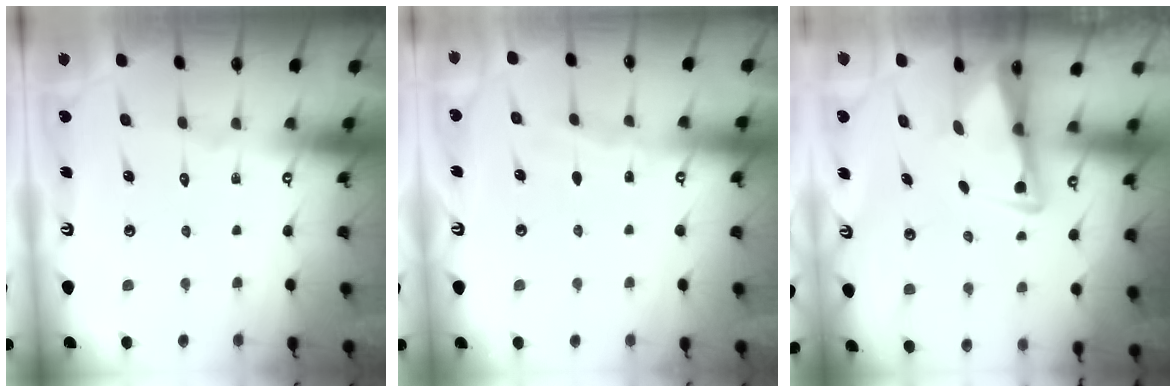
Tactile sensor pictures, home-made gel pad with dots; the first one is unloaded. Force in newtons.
{"total": 3.7, "press": 3.7, "slide": 0.5}
{"total": 4.8, "press": 4.8, "slide": 0.8}